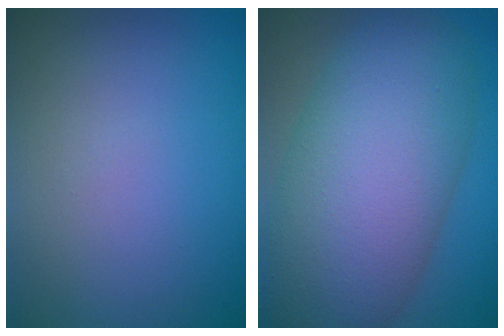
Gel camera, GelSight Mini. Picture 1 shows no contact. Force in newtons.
{"total": 11.8, "press": 11.8, "slide": 0.6}